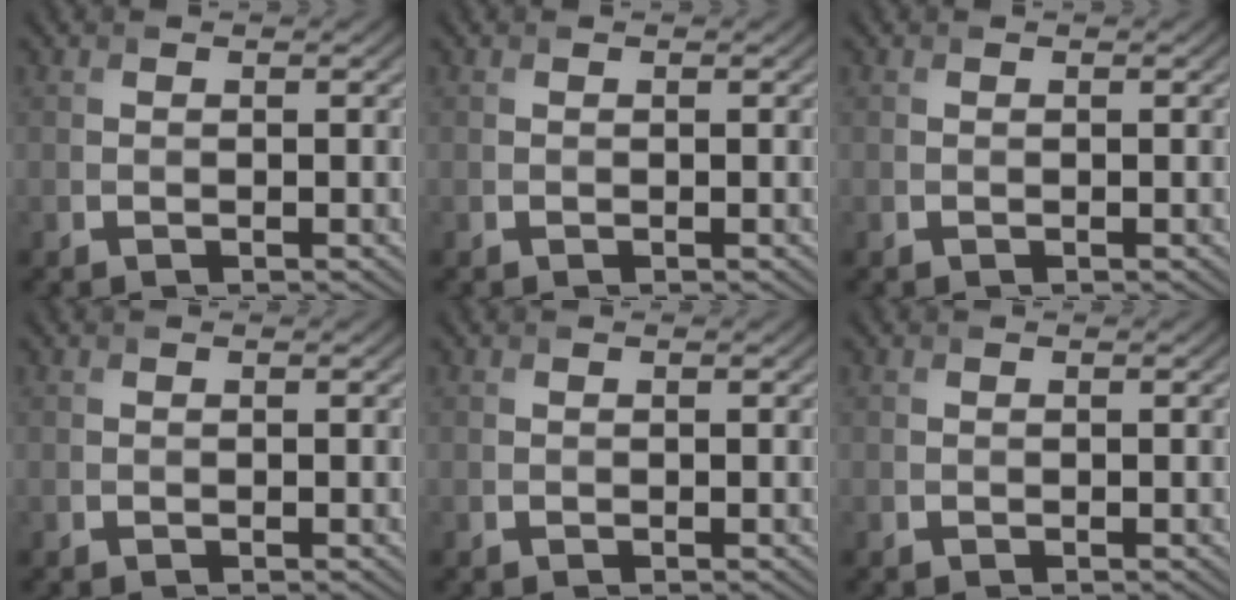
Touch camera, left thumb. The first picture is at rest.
{"total": 0.0}
{"total": 0.0}
{"total": 0.0}
{"total": 0.0}
{"total": 0.0}